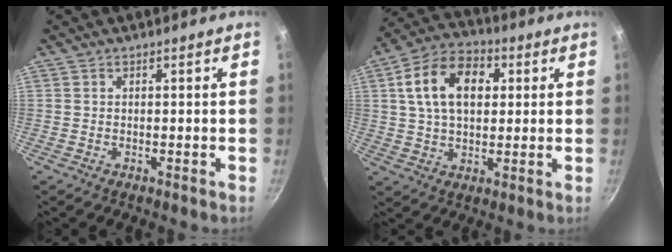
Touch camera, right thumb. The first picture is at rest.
{"total": 14.4, "force": [3.5, 9.4, 10.3], "torque": [-0.159, 0.012, 0.047]}